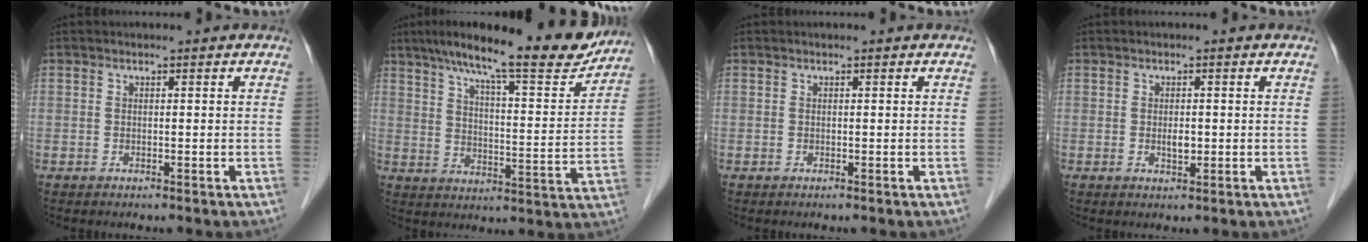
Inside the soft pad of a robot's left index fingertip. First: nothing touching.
{"total": 20.2, "force": [16.8, 2.6, 10.9], "torque": [-0.170, -0.006, 0.233]}
{"total": 0.0}
{"total": 1.5, "force": [-0.3, 0.7, 1.3], "torque": [-0.024, -0.005, -0.004]}